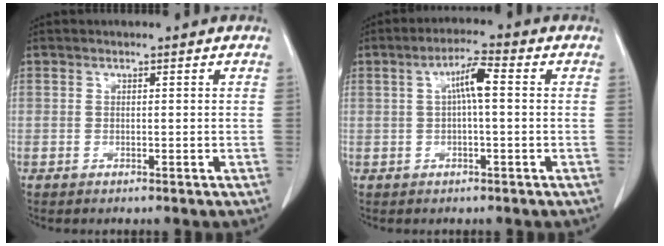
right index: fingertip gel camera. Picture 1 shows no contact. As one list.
[{"total": 4.7, "force": [0.6, 0.5, 4.6], "torque": [-0.085, 0.013, 0.009]}]